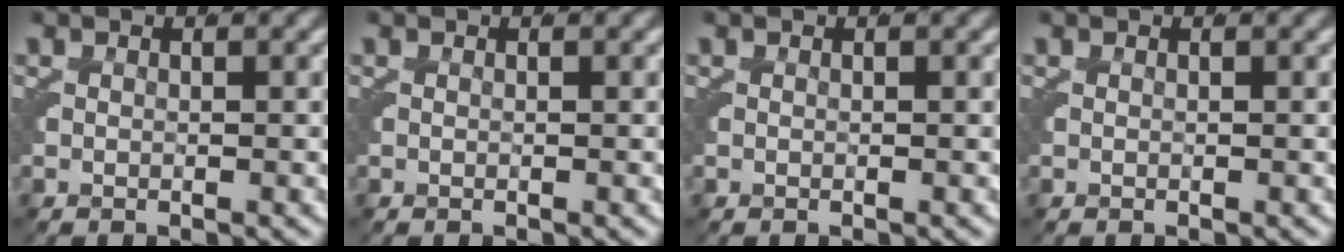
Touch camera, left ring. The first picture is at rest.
{"total": 0.0}
{"total": 0.0}
{"total": 0.0}